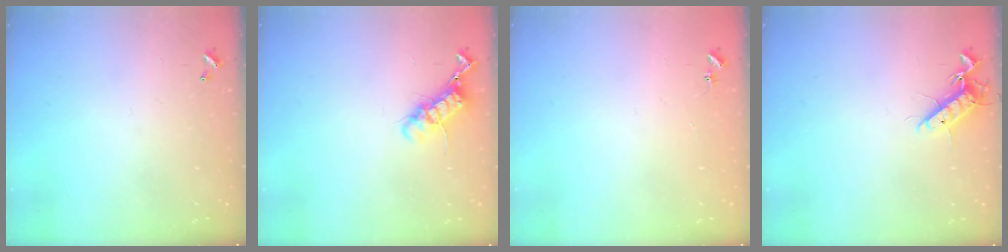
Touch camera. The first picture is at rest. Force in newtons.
{"total": 11.9, "press": 11.8, "slide": 0.9}
{"total": 5.4, "press": 5.4, "slide": 0.6}
{"total": 11.0, "press": 10.9, "slide": 1.9}